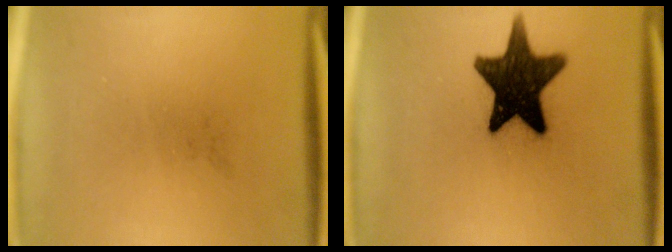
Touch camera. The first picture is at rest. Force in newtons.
{"total": 15.5}